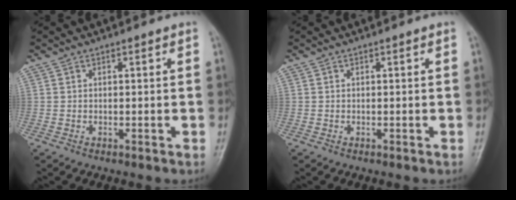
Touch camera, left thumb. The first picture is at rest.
{"total": 0.0}